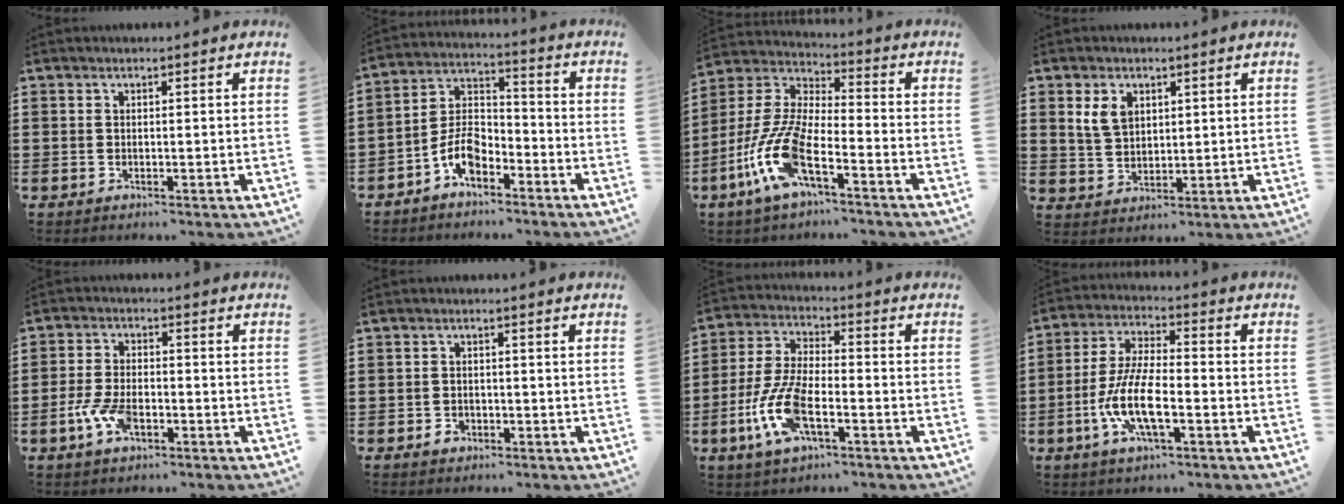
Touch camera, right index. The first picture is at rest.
{"total": 6.9, "force": [-4.2, 3.6, 4.2], "torque": [-0.101, 0.008, -0.084]}
{"total": 11.5, "force": [-6.0, 3.2, 9.2], "torque": [-0.237, -0.021, -0.126]}
{"total": 4.5, "force": [2.0, 3.1, 2.5], "torque": [-0.061, 0.012, 0.036]}
{"total": 5.7, "force": [-2.4, 2.6, 4.4], "torque": [-0.108, -0.004, -0.050]}
{"total": 1.5, "force": [-0.9, 1.0, 0.7], "torque": [-0.017, -0.004, -0.017]}
{"total": 10.3, "force": [-3.9, 4.0, 8.6], "torque": [-0.210, -0.014, -0.076]}
{"total": 9.8, "force": [-3.2, 3.0, 8.7], "torque": [-0.202, -0.014, -0.068]}